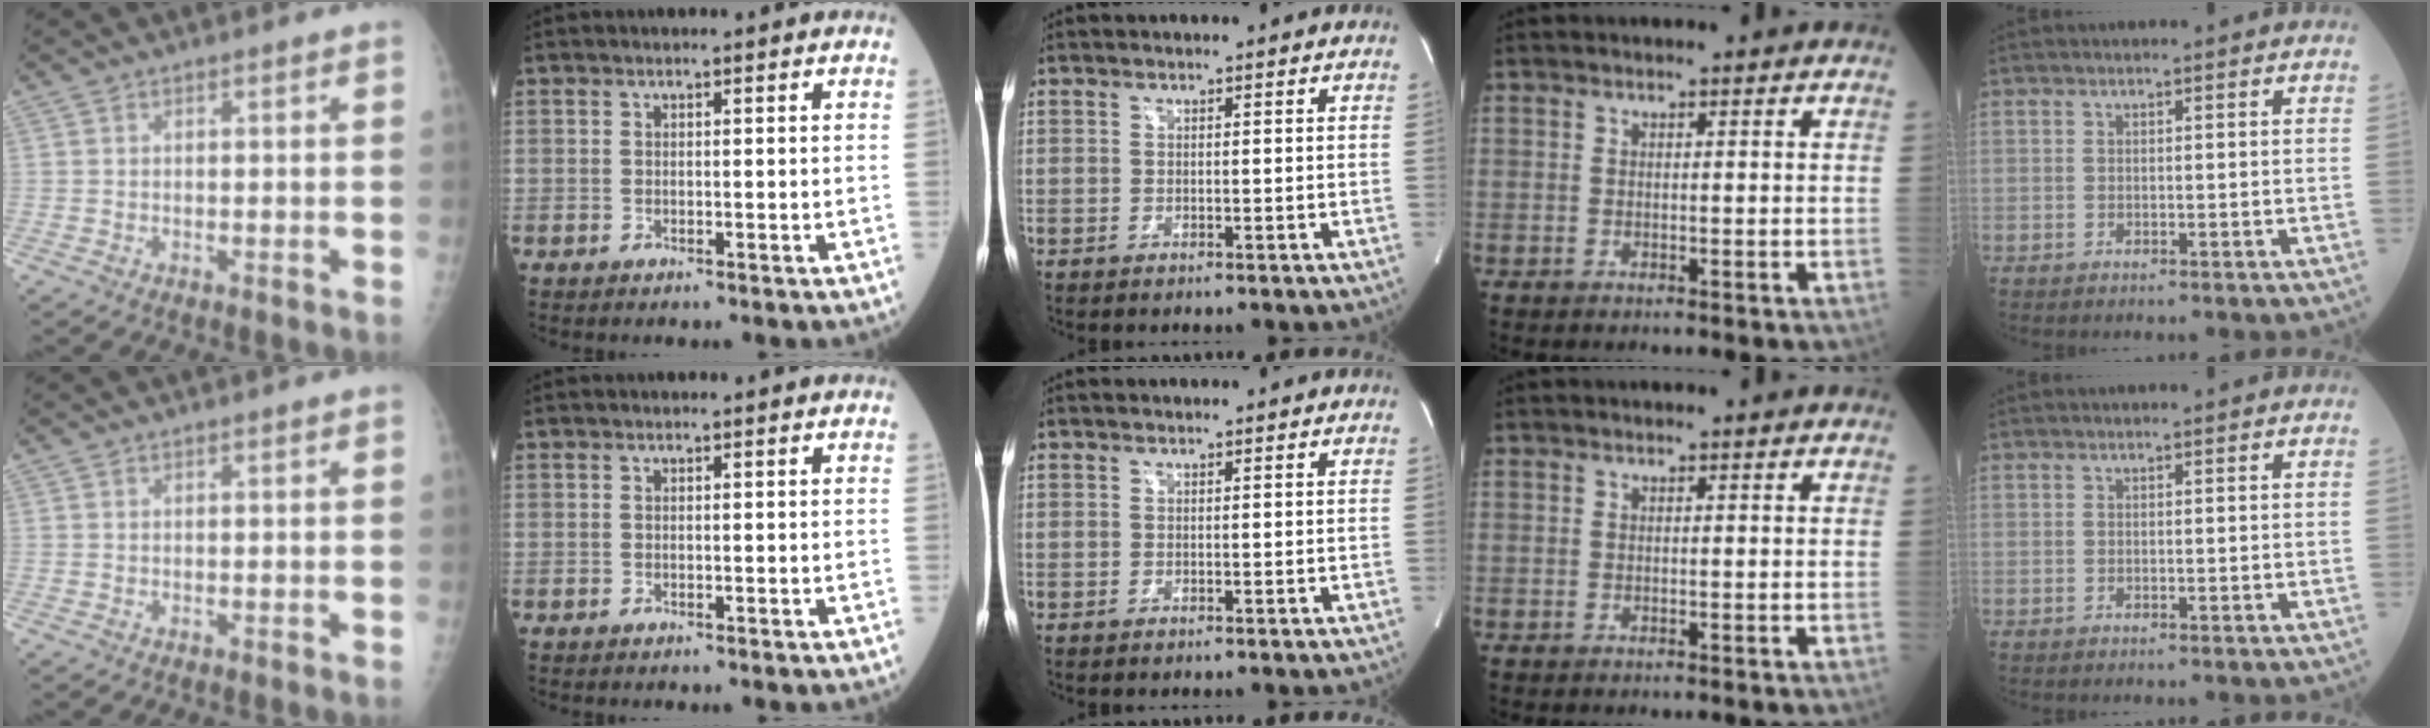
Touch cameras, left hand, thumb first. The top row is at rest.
{}